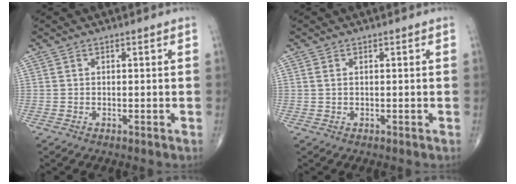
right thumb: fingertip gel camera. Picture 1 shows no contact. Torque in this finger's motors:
{"motor_torque": [0.04, -0.08, 0.22, 0.07, 0.00]}